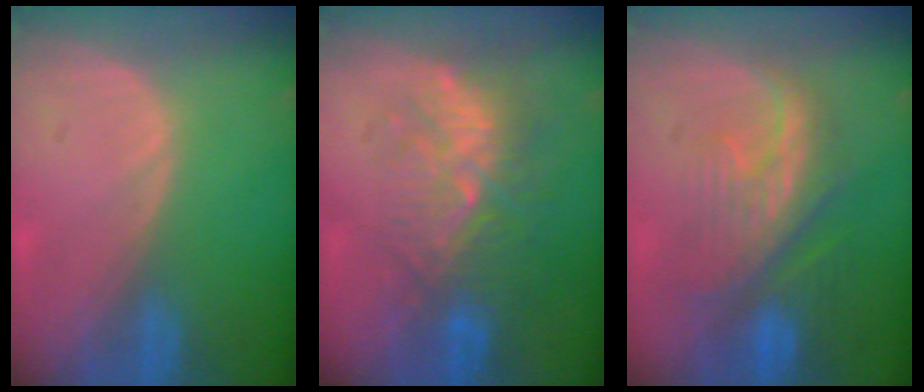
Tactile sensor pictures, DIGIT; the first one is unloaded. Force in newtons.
{"total": 9.1, "press": 8.4, "slide": 3.4}
{"total": 9.7, "press": 8.9, "slide": 3.8}